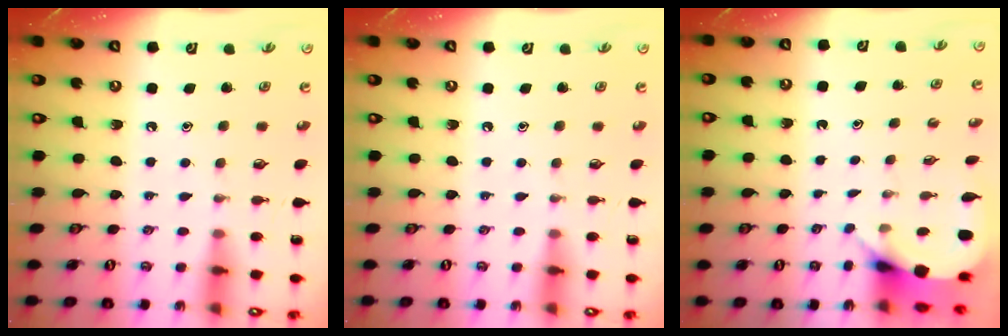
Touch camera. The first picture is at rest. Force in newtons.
{"total": 0.0}
{"total": 3.9, "press": 3.8, "slide": 0.3}